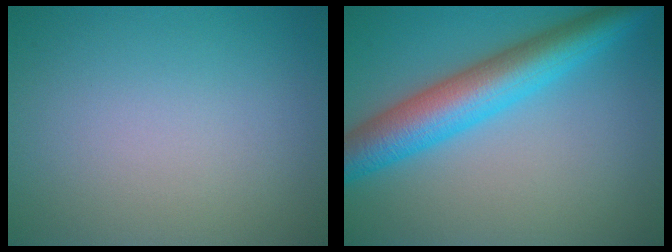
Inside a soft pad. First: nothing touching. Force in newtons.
{"total": 7.5, "press": 7.5, "slide": 0.1}